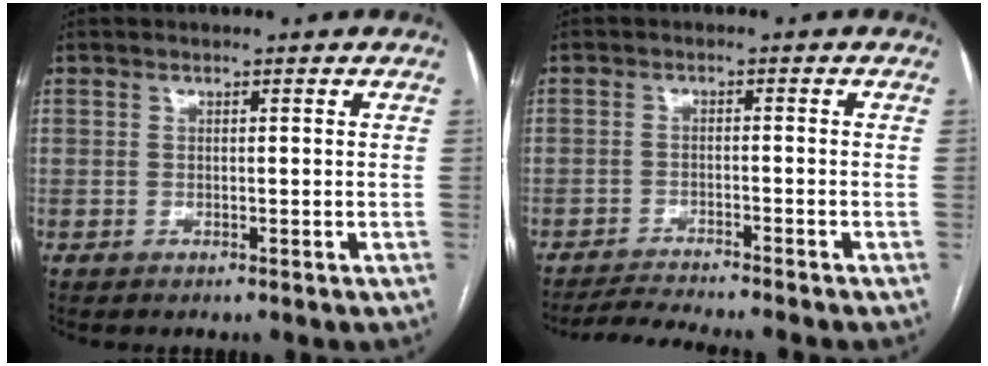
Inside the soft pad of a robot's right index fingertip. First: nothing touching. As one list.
[{"total": 6.5, "force": [-6.1, -1.0, 2.1], "torque": [-0.031, -0.016, -0.101]}]